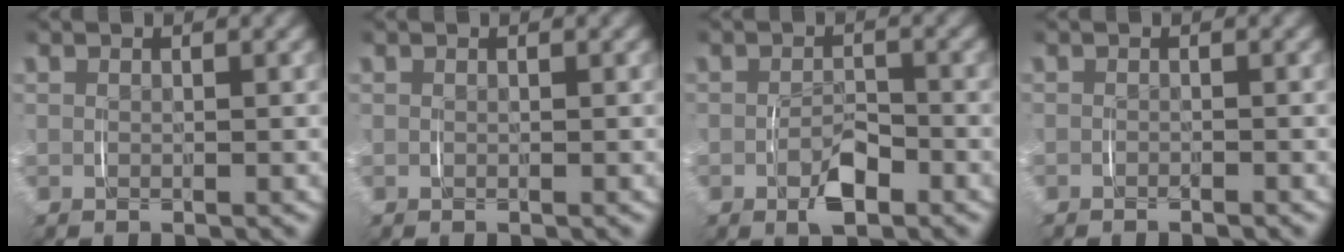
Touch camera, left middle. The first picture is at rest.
{"total": 0.0}
{"total": 2.9, "force": [-1.5, 1.5, 1.9], "torque": [-0.031, -0.005, -0.027]}
{"total": 0.9, "force": [-0.9, 0.0, 0.0], "torque": [0.000, 0.000, -0.015]}